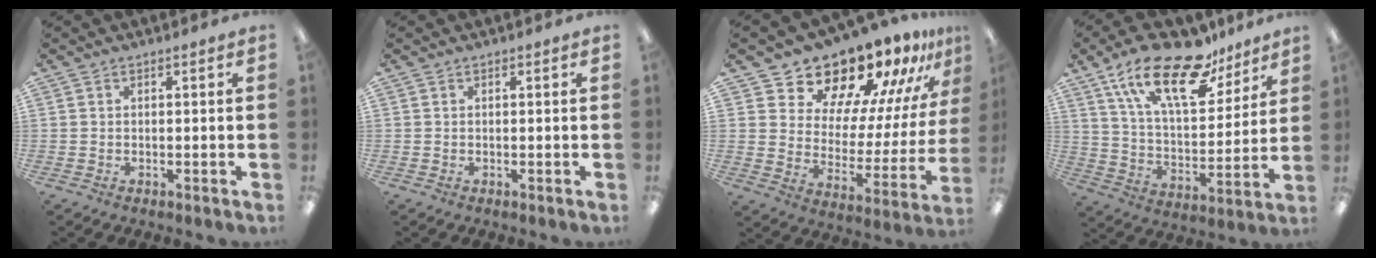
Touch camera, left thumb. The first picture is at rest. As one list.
[{"total": 0.0}, {"total": 16.7, "force": [15.1, 5.8, 3.9], "torque": [-0.071, -0.135, 0.260]}, {"total": 21.7, "force": [14.4, 9.0, 13.6], "torque": [-0.234, -0.072, 0.250]}]